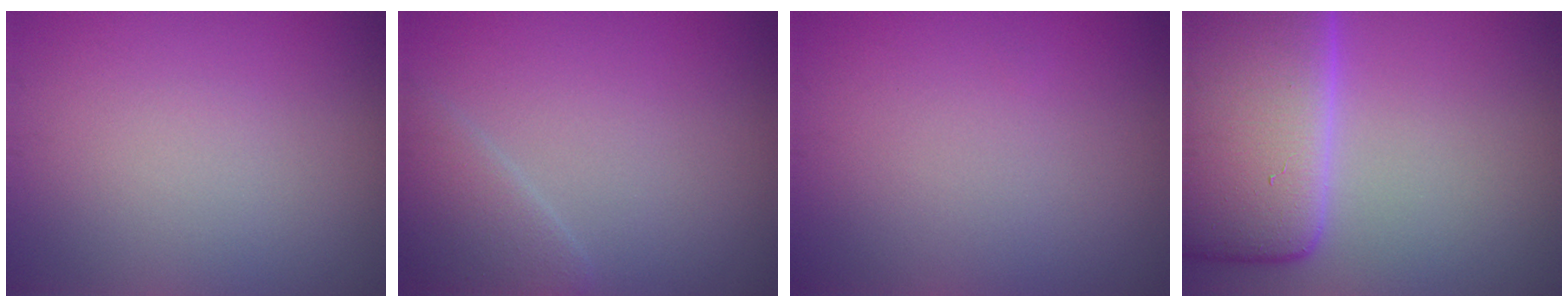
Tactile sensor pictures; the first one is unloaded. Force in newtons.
{"total": 2.5, "press": 2.5, "slide": 0.2}
{"total": 0.0}
{"total": 14.2, "press": 14.2, "slide": 1.3}